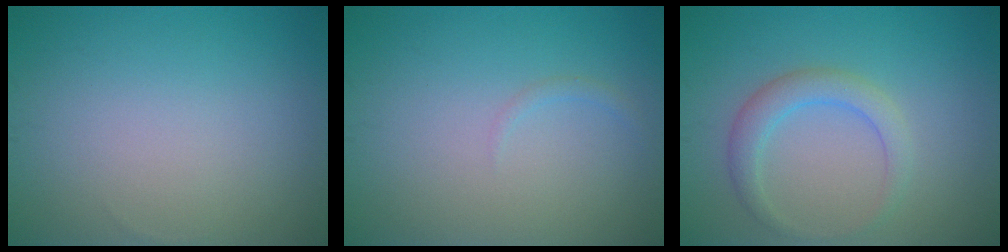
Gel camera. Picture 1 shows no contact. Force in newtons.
{"total": 0.6, "press": 0.6, "slide": 0.1}
{"total": 2.8, "press": 2.8, "slide": 0.0}